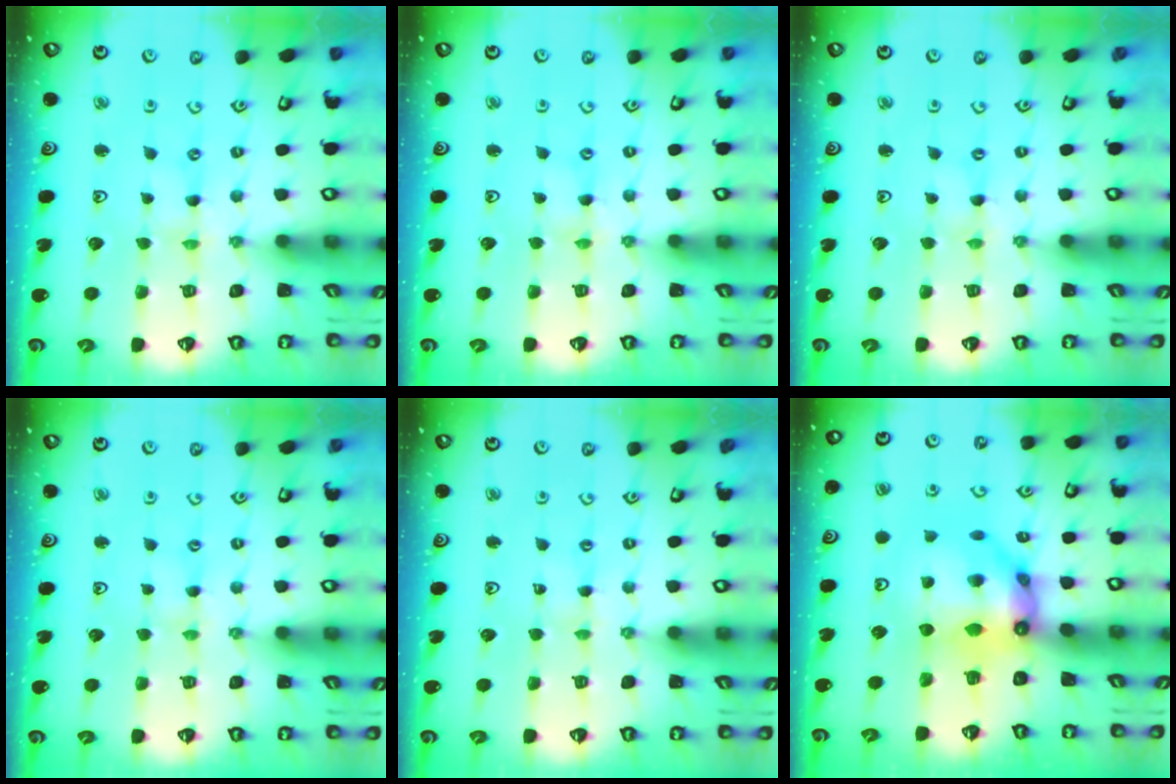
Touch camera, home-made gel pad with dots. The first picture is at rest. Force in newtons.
{"total": 1.4, "press": 1.4, "slide": 0.2}
{"total": 0.0}
{"total": 1.8, "press": 1.7, "slide": 0.3}
{"total": 1.1, "press": 1.1, "slide": 0.2}
{"total": 12.4, "press": 12.3, "slide": 1.1}